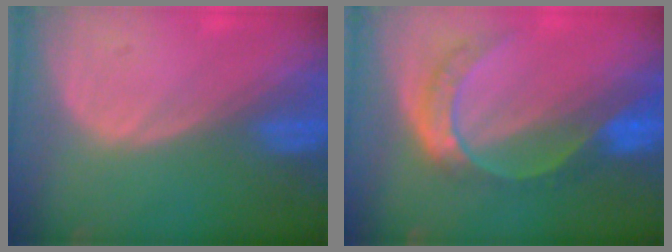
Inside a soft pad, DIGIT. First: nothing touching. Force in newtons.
{"total": 7.7, "press": 6.4, "slide": 4.3}